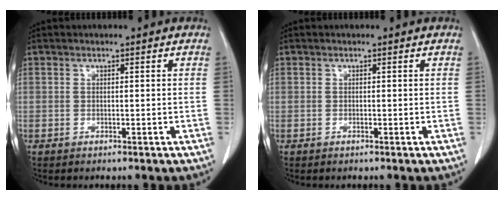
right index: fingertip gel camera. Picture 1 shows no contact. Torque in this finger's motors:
{"motor_torque": [-0.36, 0.17, -0.50, -0.09]}